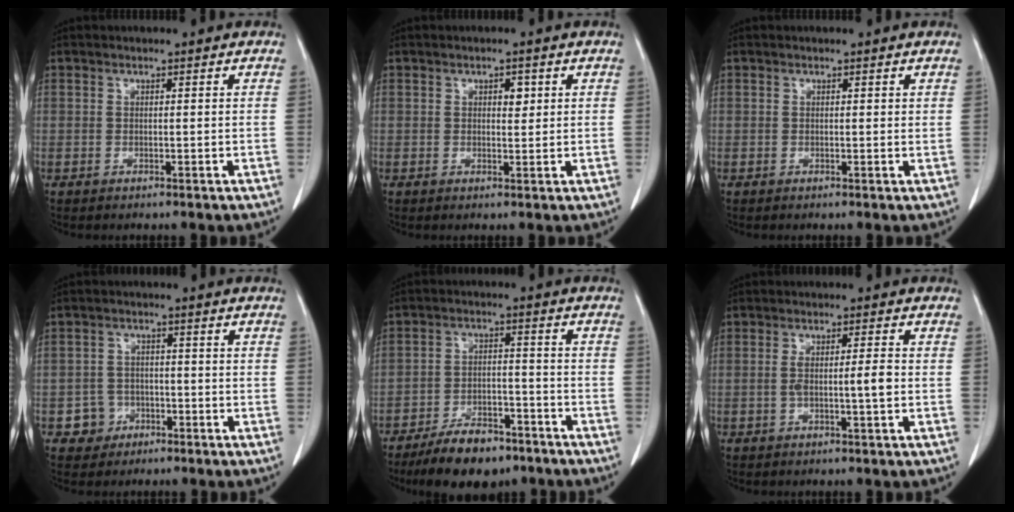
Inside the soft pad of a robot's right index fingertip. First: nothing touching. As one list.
[{"total": 1.8, "force": [0.7, 0.9, 1.3], "torque": [-0.016, -0.001, 0.009]}, {"total": 0.0}, {"total": 3.9, "force": [-1.8, 3.5, 0.0], "torque": [0.010, 0.017, -0.026]}, {"total": 10.2, "force": [-7.8, 4.2, 5.0], "torque": [-0.079, 0.000, -0.132]}, {"total": 3.5, "force": [-0.6, 0.1, 3.5], "torque": [-0.068, 0.005, -0.007]}]